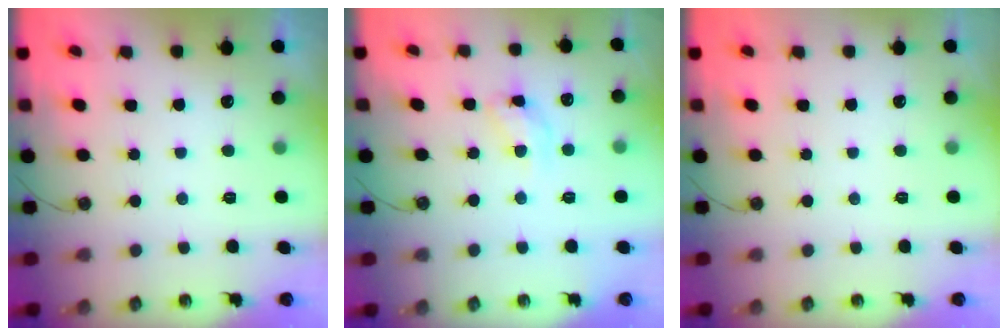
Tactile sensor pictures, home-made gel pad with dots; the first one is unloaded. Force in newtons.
{"total": 10.9, "press": 10.9, "slide": 0.8}
{"total": 0.0}